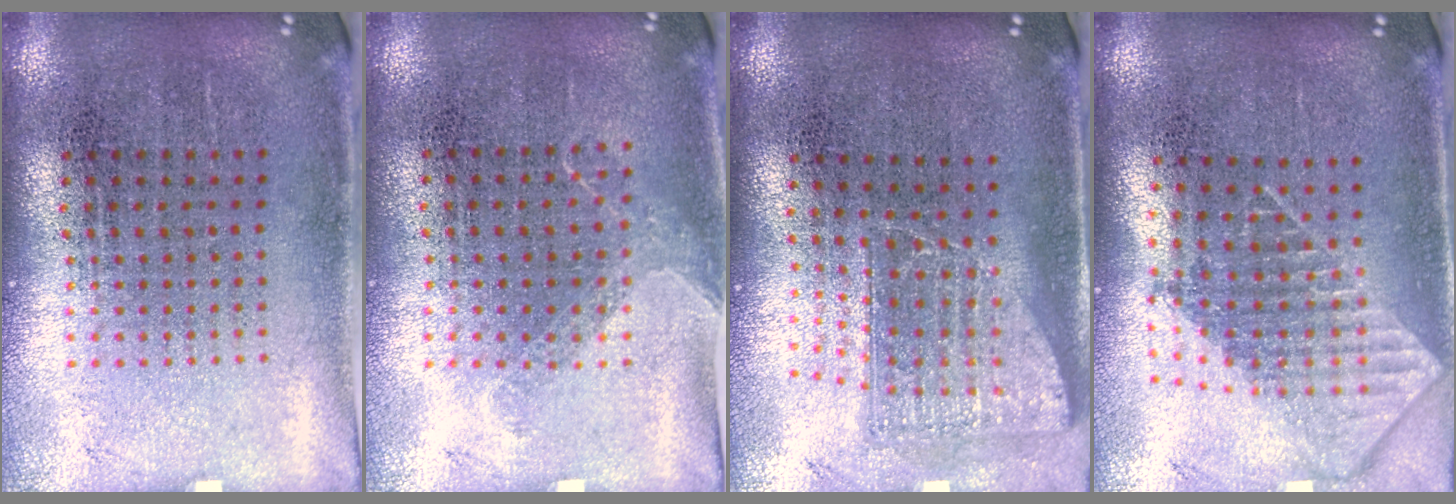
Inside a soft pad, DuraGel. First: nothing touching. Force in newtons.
{"total": 1.0, "press": 0.8, "slide": 0.6}
{"total": 1.7, "press": 1.3, "slide": 1.1}
{"total": 1.9, "press": 1.5, "slide": 1.1}